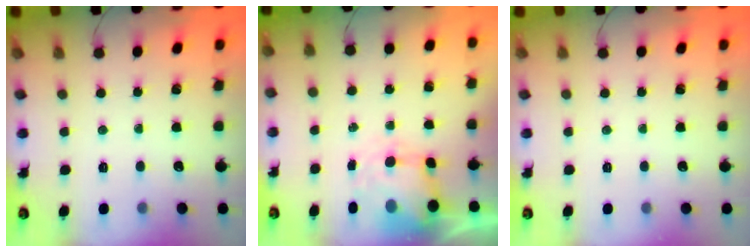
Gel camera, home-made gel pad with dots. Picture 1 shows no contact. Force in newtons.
{"total": 6.3, "press": 6.2, "slide": 1.0}
{"total": 0.0}